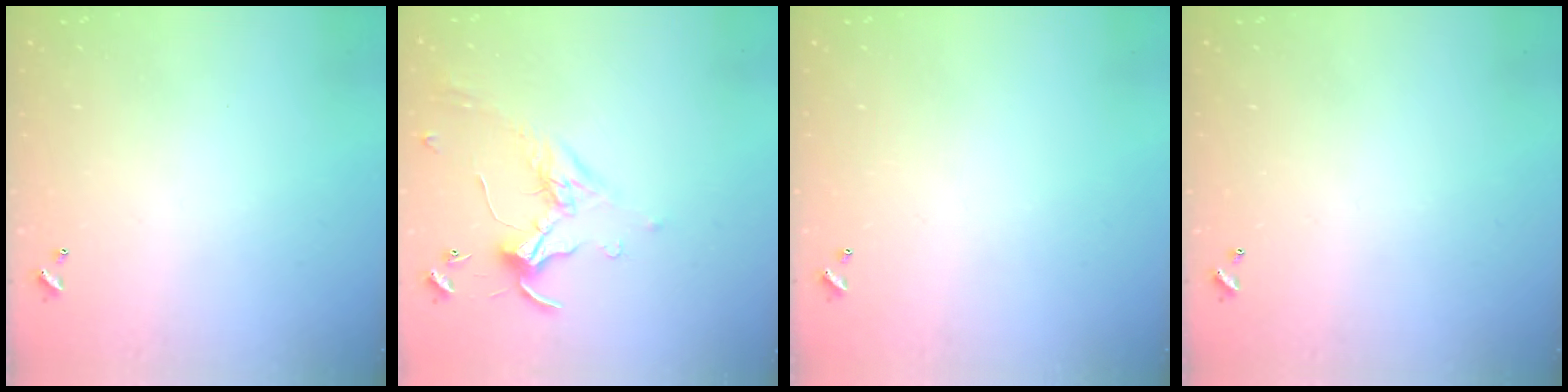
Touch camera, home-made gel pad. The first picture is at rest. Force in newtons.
{"total": 0.0}
{"total": 0.0}
{"total": 0.0}